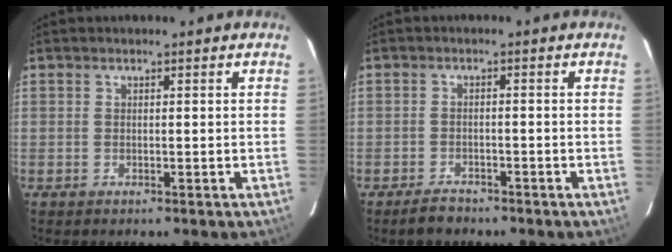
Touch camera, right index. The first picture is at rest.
{"total": 2.8, "force": [-2.4, 1.2, 0.8], "torque": [-0.022, 0.000, -0.038]}